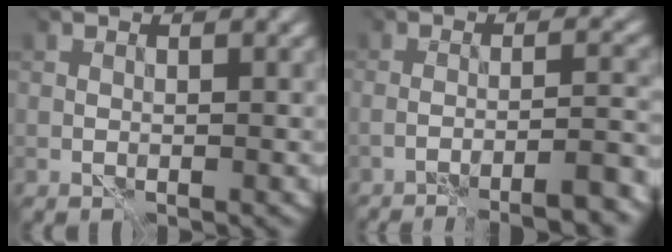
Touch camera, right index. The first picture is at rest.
{"total": 5.2, "force": [-3.8, 0.4, 3.6], "torque": [-0.040, 0.003, -0.060]}